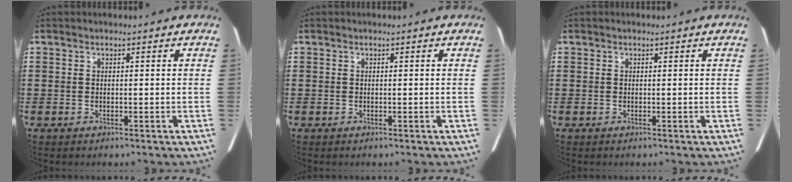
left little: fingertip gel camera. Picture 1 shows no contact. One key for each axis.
{"total": 0.0}
{"total": 0.0}